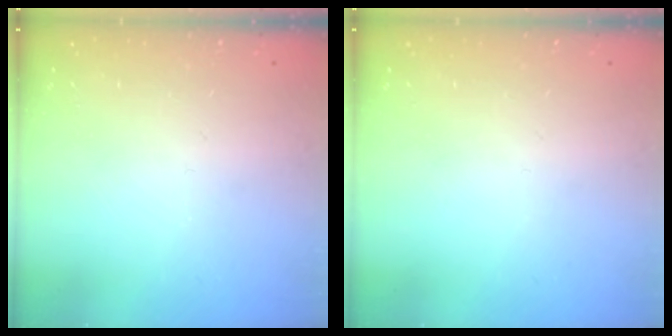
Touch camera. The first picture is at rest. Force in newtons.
{"total": 0.0}